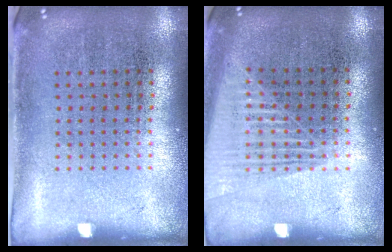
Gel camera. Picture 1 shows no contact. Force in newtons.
{"total": 1.3, "press": 1.3, "slide": 0.4}